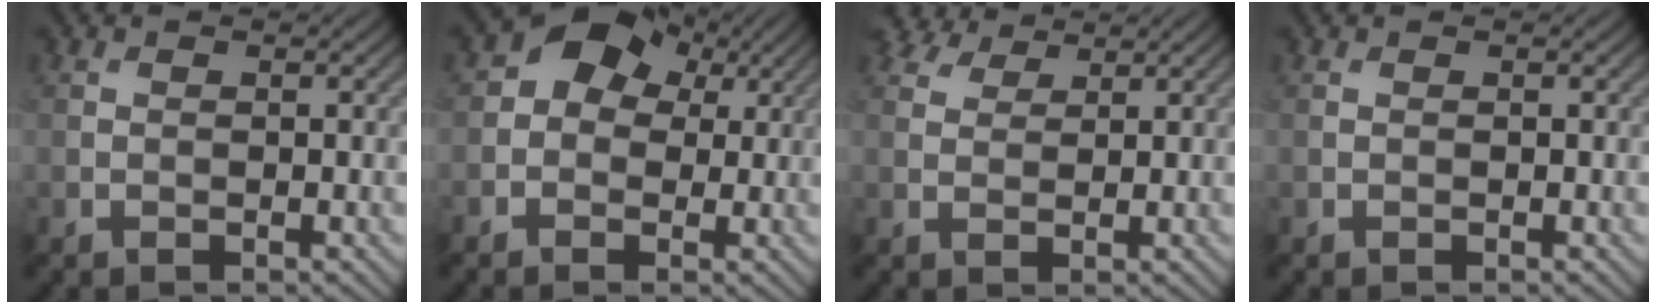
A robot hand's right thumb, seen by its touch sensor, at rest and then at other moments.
{"total": 5.9, "force": [1.3, 4.6, 3.4], "torque": [-0.057, 0.011, 0.011]}
{"total": 3.8, "force": [3.1, 1.8, 1.4], "torque": [-0.038, 0.015, 0.059]}
{"total": 0.0}